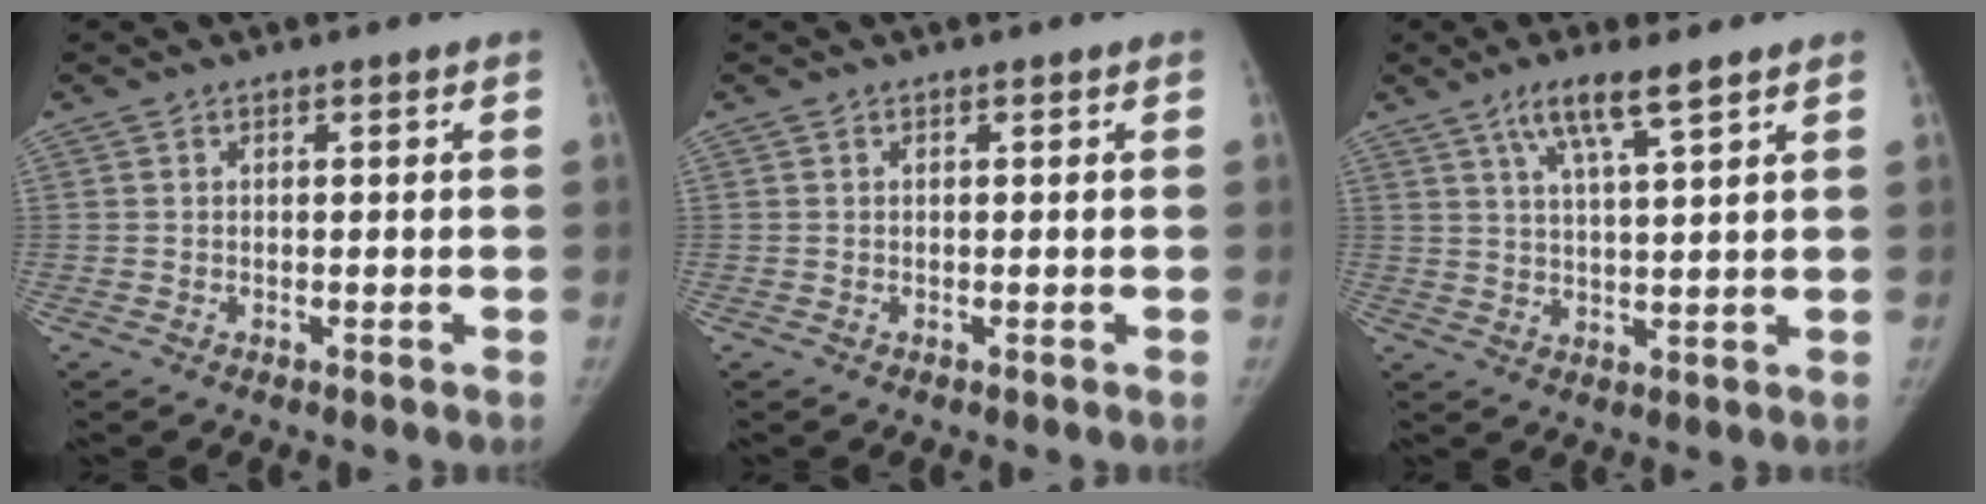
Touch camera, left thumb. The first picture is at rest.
{"total": 0.0}
{"total": 7.2, "force": [4.5, 0.7, 5.5], "torque": [-0.106, -0.017, 0.089]}